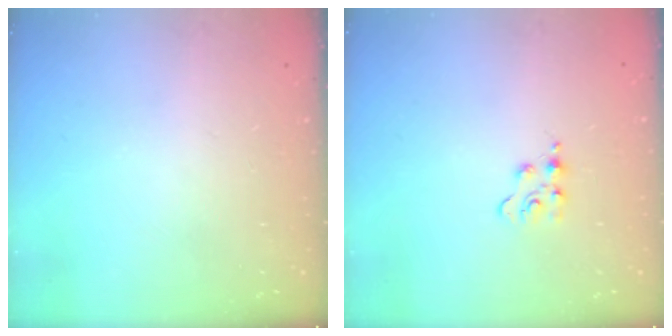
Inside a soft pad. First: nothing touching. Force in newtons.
{"total": 4.8, "press": 4.8, "slide": 0.5}